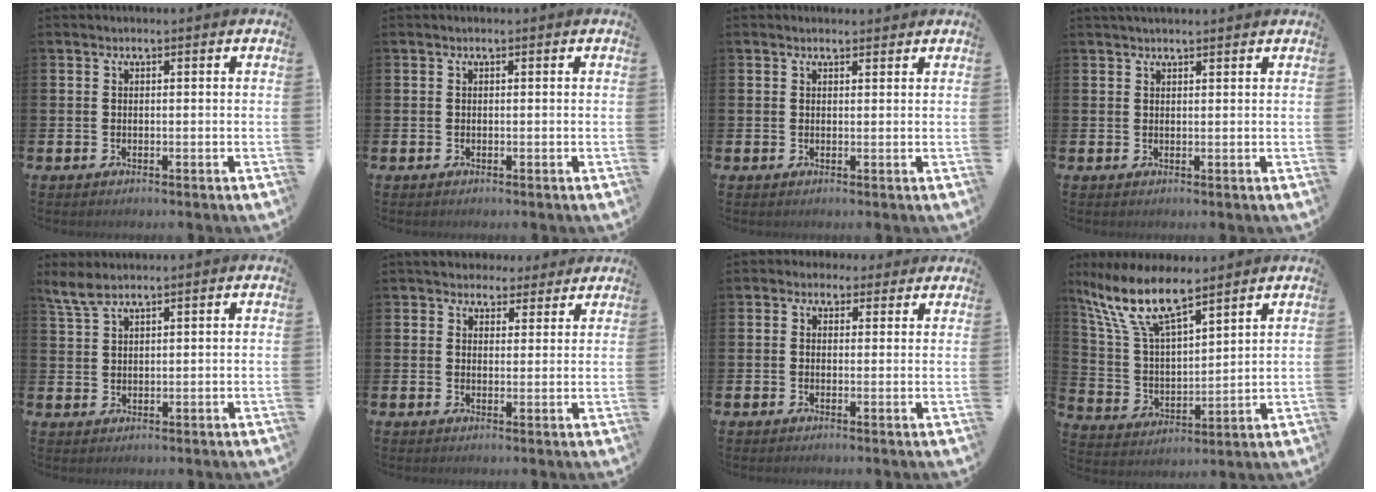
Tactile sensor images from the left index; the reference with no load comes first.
{"total": 0.0}
{"total": 1.1, "force": [1.0, 0.4, 0.2], "torque": [0.009, -0.001, 0.017]}
{"total": 1.4, "force": [1.3, 0.1, 0.4], "torque": [0.005, -0.006, 0.021]}
{"total": 3.7, "force": [2.9, 1.1, 1.9], "torque": [-0.038, -0.006, 0.053]}
{"total": 3.8, "force": [3.3, 2.0, 0.0], "torque": [-0.003, -0.017, 0.056]}
{"total": 1.9, "force": [1.4, 1.3, 0.0], "torque": [0.005, -0.001, 0.021]}
{"total": 11.8, "force": [9.0, 3.3, 6.8], "torque": [-0.164, -0.032, 0.161]}